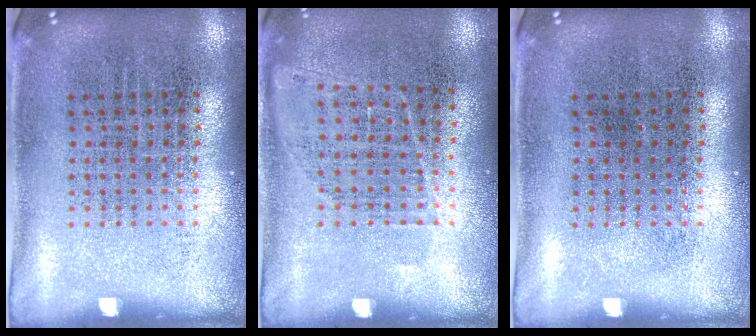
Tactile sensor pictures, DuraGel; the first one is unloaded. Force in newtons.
{"total": 0.9, "press": 0.7, "slide": 0.4}
{"total": 0.0}